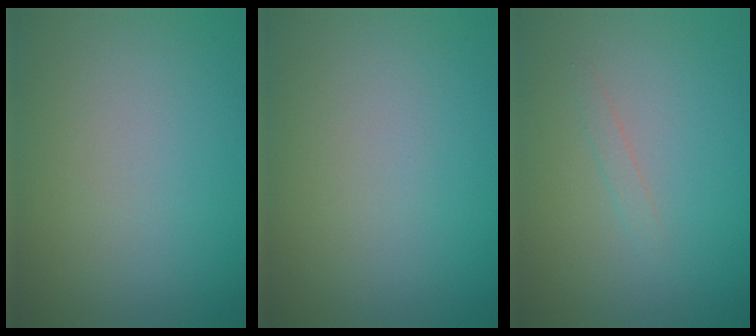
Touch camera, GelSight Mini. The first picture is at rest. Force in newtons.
{"total": 0.0}
{"total": 0.8, "press": 0.8, "slide": 0.1}